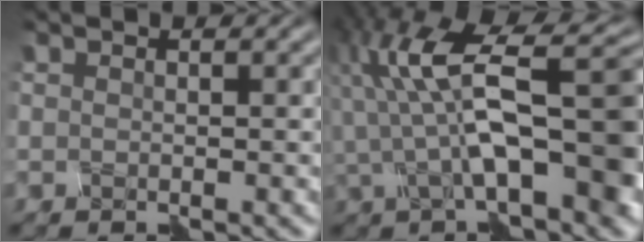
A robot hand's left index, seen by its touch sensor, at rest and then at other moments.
{"total": 12.4, "force": [-0.8, 5.0, 11.3], "torque": [-0.180, 0.027, -0.019]}